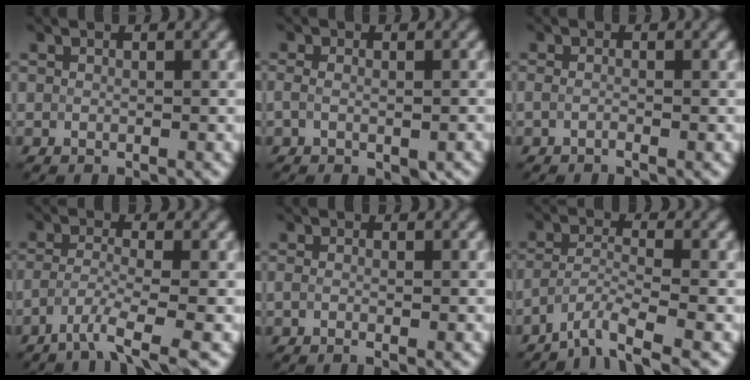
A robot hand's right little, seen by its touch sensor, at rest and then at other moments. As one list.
[{"total": 3.2, "force": [-1.8, 1.5, 2.2], "torque": [-0.030, 0.001, -0.016]}, {"total": 1.1, "force": [-1.0, -0.1, 0.3], "torque": [-0.004, 0.000, -0.014]}, {"total": 3.8, "force": [-2.8, 0.2, 2.5], "torque": [-0.042, -0.001, -0.058]}, {"total": 1.2, "force": [-0.6, 0.2, 1.0], "torque": [-0.009, -0.002, -0.006]}, {"total": 4.1, "force": [-3.5, 0.4, 2.0], "torque": [-0.035, 0.001, -0.071]}]